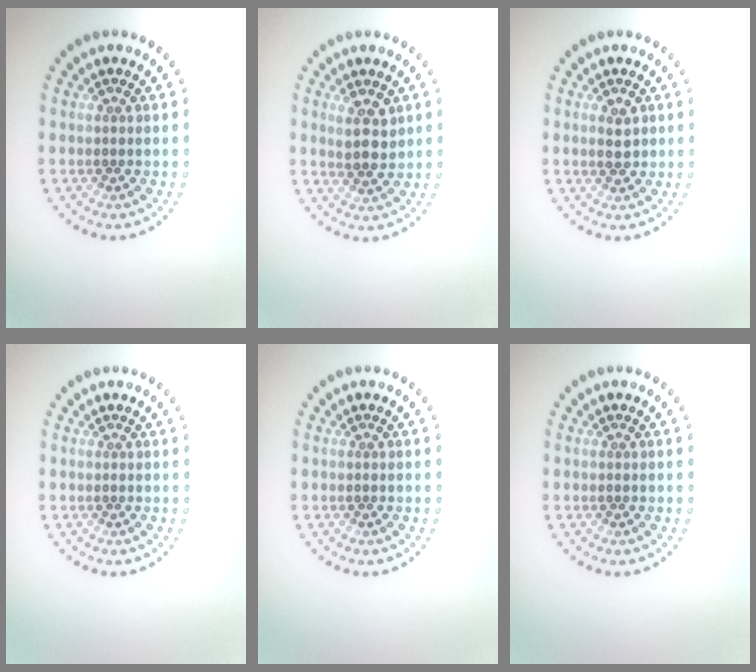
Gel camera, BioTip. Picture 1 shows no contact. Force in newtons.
{"total": 2.6, "press": 2.5, "slide": 0.8}
{"total": 1.8, "press": 1.8, "slide": 0.2}
{"total": 0.0}
{"total": 0.0}
{"total": 0.0}